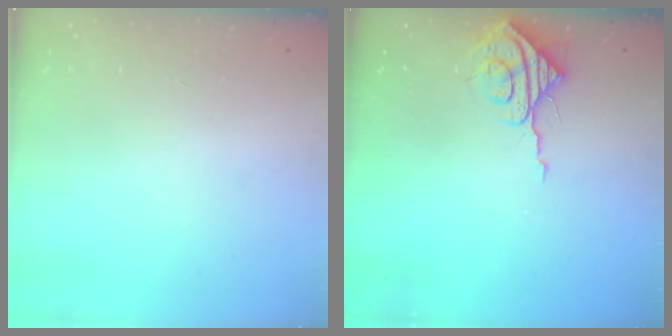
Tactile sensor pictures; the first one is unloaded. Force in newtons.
{"total": 7.9, "press": 7.9, "slide": 0.8}